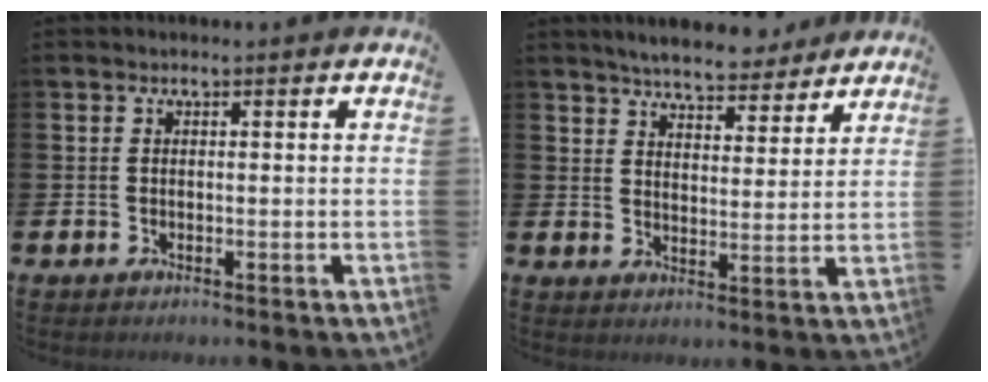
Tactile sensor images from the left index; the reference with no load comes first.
{"total": 6.0, "force": [5.8, 1.0, 1.2], "torque": [-0.034, -0.034, 0.101]}